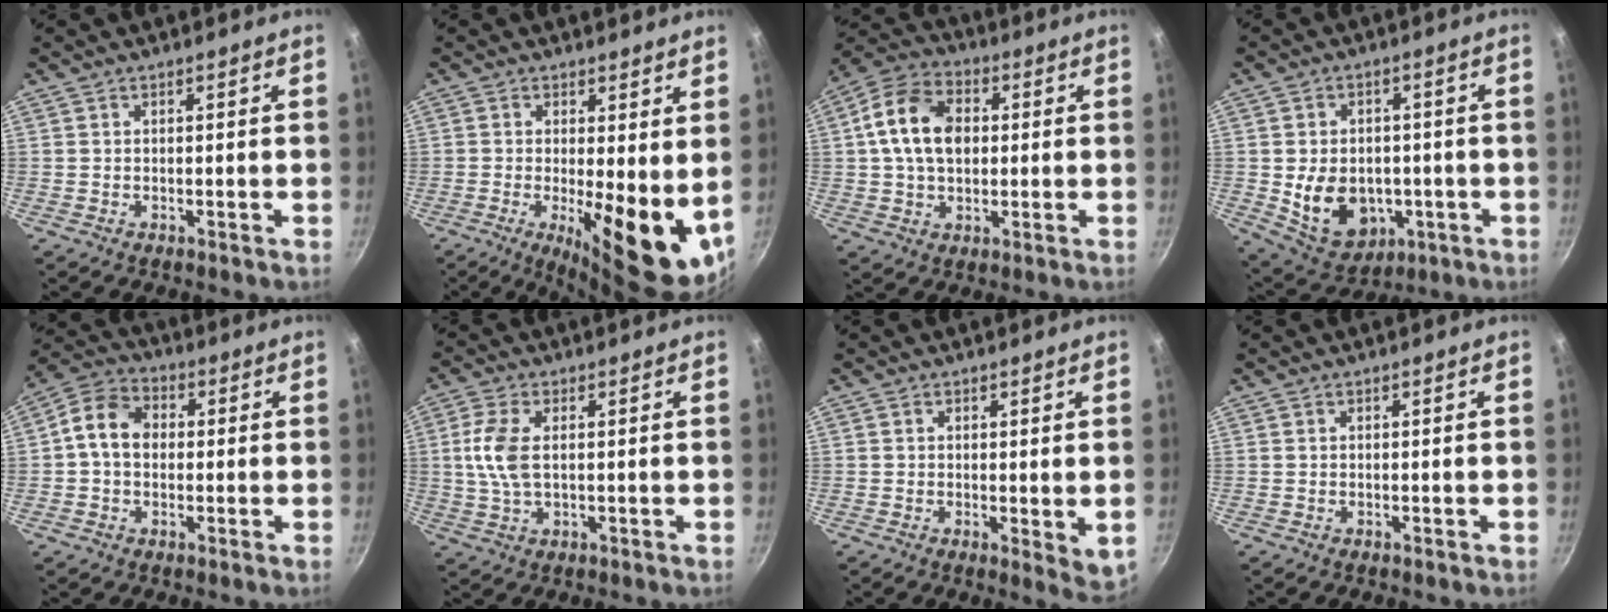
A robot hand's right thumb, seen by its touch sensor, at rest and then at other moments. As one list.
[{"total": 14.1, "force": [-0.9, 4.6, 13.3], "torque": [-0.163, -0.022, -0.005]}, {"total": 13.1, "force": [1.7, 9.2, 9.1], "torque": [-0.144, 0.016, 0.016]}, {"total": 13.1, "force": [-2.3, 9.9, 8.3], "torque": [-0.111, -0.001, -0.015]}, {"total": 6.7, "force": [0.2, 5.2, 4.2], "torque": [-0.062, 0.019, -0.012]}, {"total": 7.2, "force": [0.9, 3.7, 6.1], "torque": [-0.132, 0.005, 0.015]}, {"total": 4.4, "force": [0.2, 1.6, 4.1], "torque": [-0.054, -0.012, 0.003]}, {"total": 0.0}]